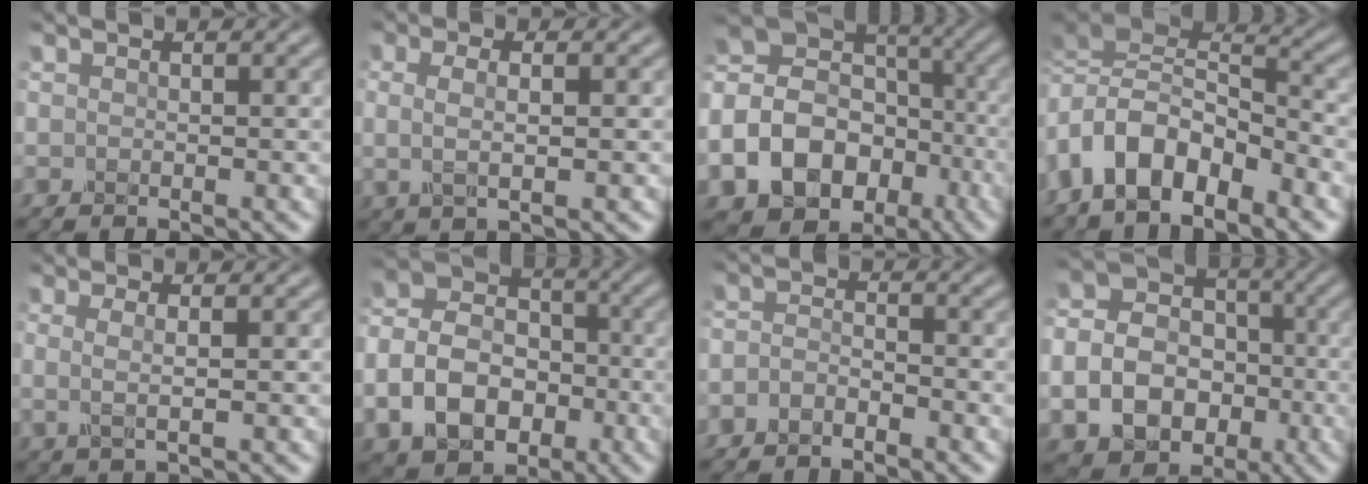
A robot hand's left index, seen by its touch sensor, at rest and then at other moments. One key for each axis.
{"total": 2.7, "fx": 0.4, "fy": 0.8, "fz": 2.5, "tx": -0.052, "ty": 0.003, "tz": 0.005}
{"total": 17.4, "fx": -6.8, "fy": 14.1, "fz": 7.6, "tx": -0.179, "ty": -0.017, "tz": -0.118}
{"total": 9.1, "fx": -3.4, "fy": 4.7, "fz": 7.0, "tx": -0.125, "ty": 0.014, "tz": -0.071}
{"total": 2.0, "fx": 0.3, "fy": 0.6, "fz": 1.9, "tx": -0.035, "ty": 0.003, "tz": 0.002}
{"total": 8.6, "fx": -3.2, "fy": 6.4, "fz": 4.8, "tx": -0.098, "ty": 0.004, "tz": -0.072}
{"total": 1.9, "fx": -1.5, "fy": 0.8, "fz": 0.9, "tx": -0.021, "ty": 0.005, "tz": -0.038}
{"total": 9.9, "fx": -3.0, "fy": 8.0, "fz": 5.0, "tx": -0.092, "ty": -0.022, "tz": -0.065}